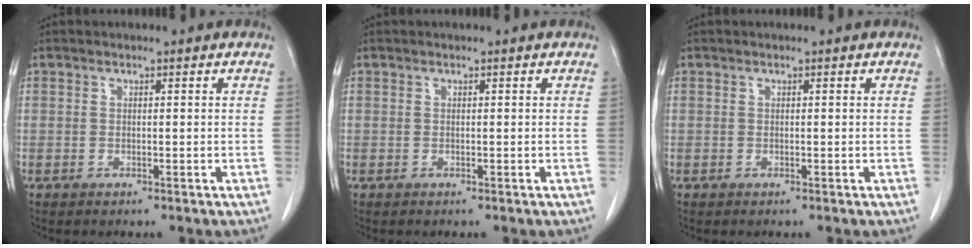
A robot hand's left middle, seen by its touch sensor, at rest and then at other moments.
{"total": 0.0}
{"total": 0.0}